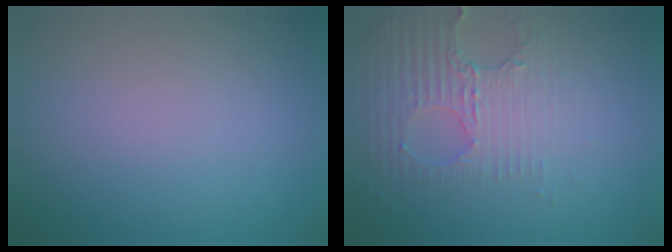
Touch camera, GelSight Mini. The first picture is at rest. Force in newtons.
{"total": 3.5, "press": 3.4, "slide": 1.1}